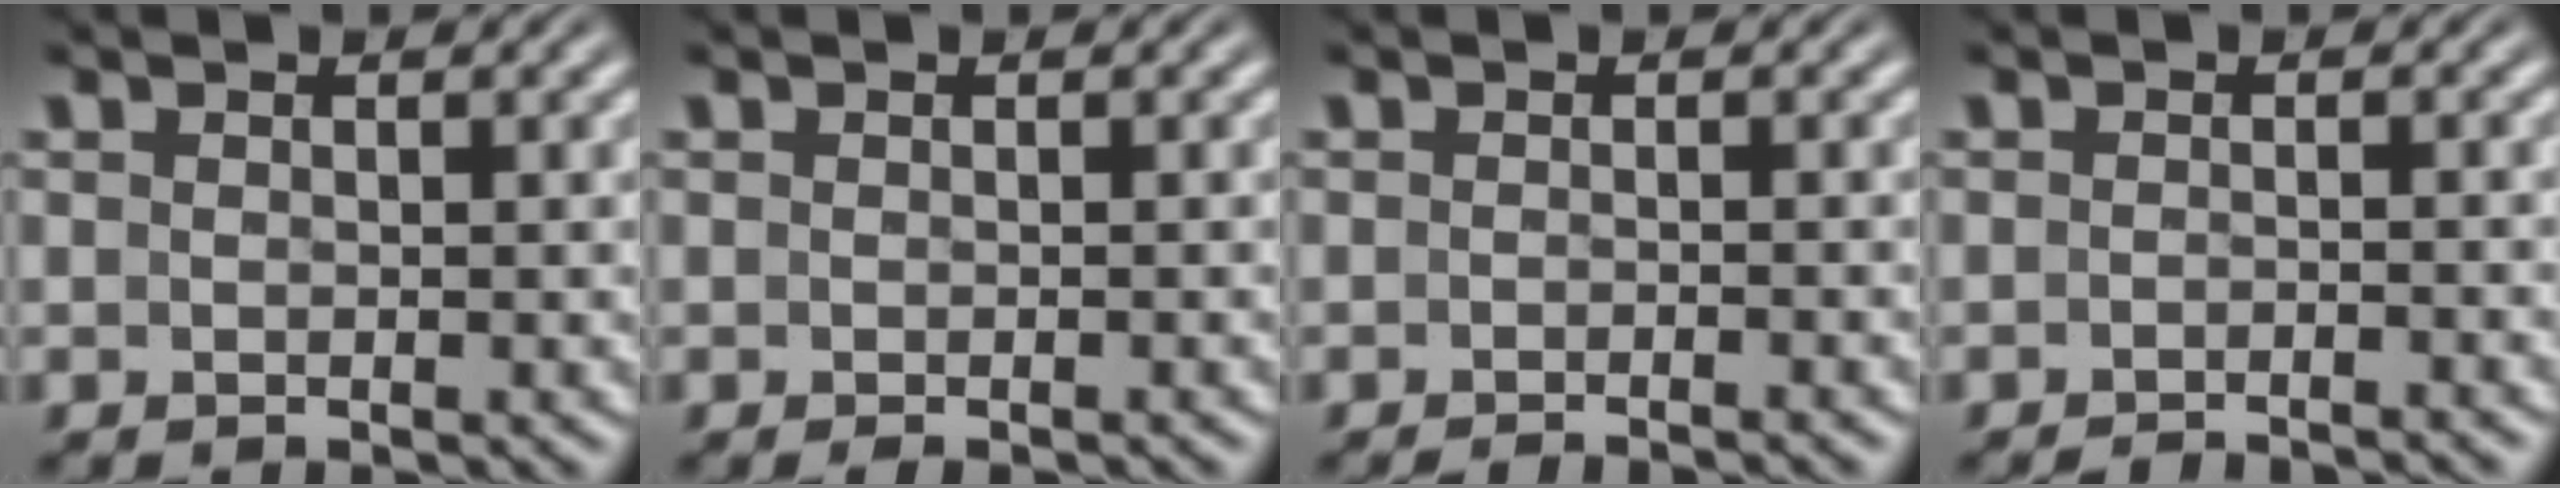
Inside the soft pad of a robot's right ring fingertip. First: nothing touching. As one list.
[{"total": 0.8, "force": [-0.8, 0.0, 0.3], "torque": [-0.001, 0.005, -0.012]}, {"total": 2.5, "force": [-2.4, 0.0, 0.4], "torque": [-0.001, -0.003, -0.037]}, {"total": 3.6, "force": [-3.5, 0.1, 0.4], "torque": [-0.002, -0.008, -0.053]}]